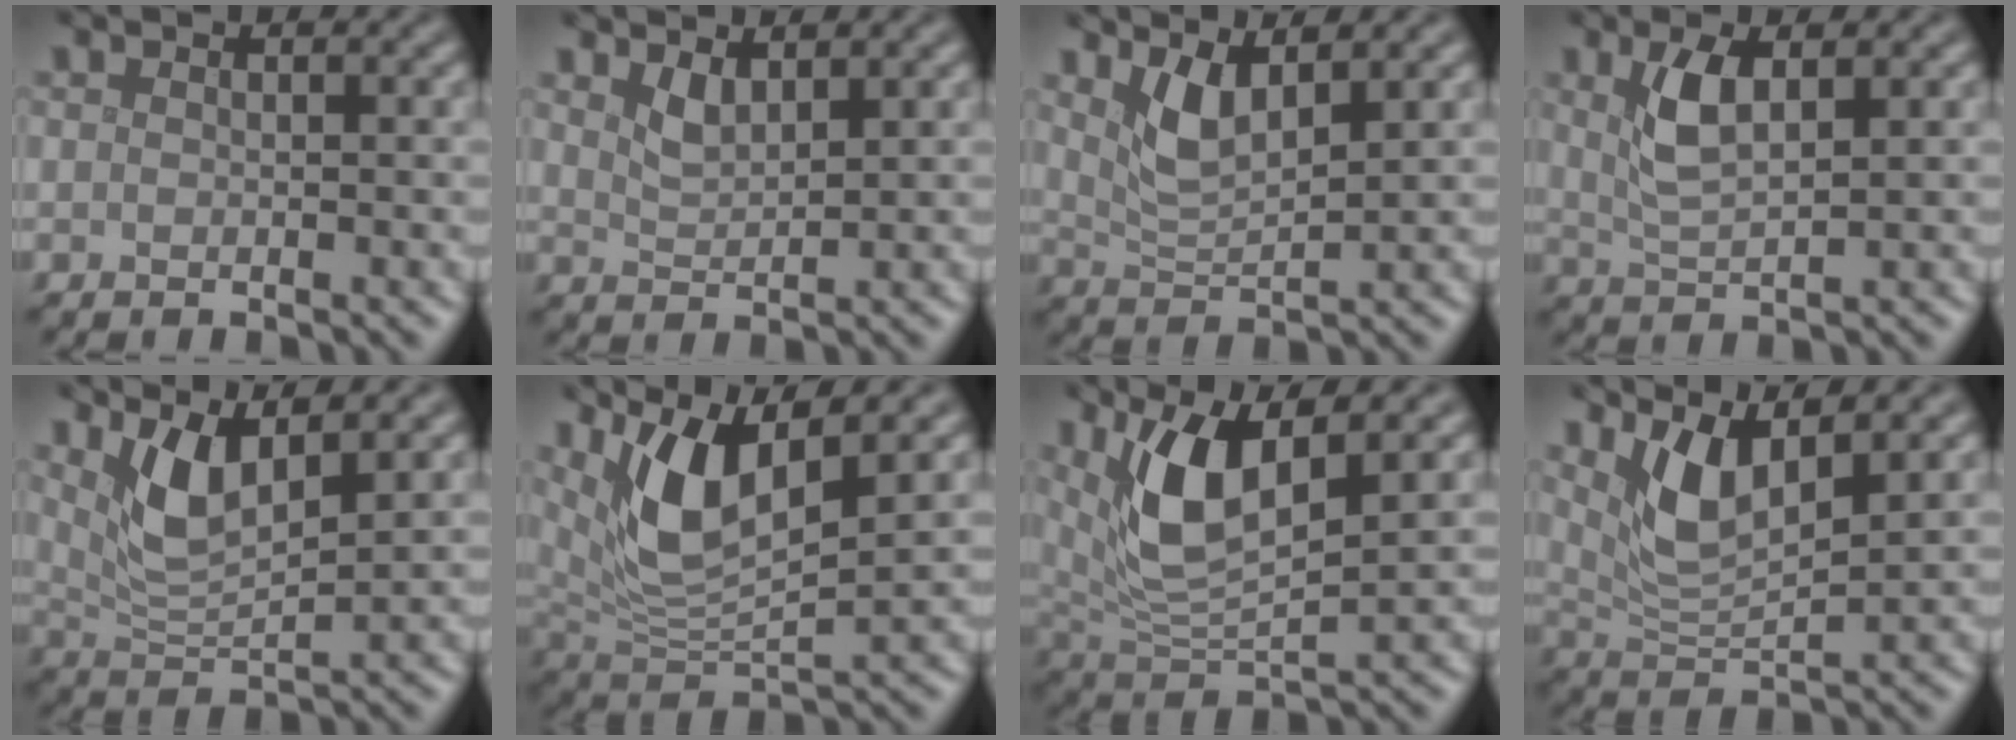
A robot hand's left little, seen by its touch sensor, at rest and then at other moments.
{"total": 1.8, "force": [1.4, 0.5, 1.1], "torque": [-0.025, -0.006, 0.031]}
{"total": 3.2, "force": [2.0, 0.8, 2.4], "torque": [-0.053, -0.011, 0.046]}
{"total": 3.5, "force": [1.4, 1.2, 3.0], "torque": [-0.065, -0.001, 0.030]}
{"total": 4.1, "force": [2.2, 1.2, 3.3], "torque": [-0.075, -0.010, 0.049]}
{"total": 6.7, "force": [3.3, 2.1, 5.4], "torque": [-0.112, -0.010, 0.065]}
{"total": 6.5, "force": [2.6, 2.3, 5.5], "torque": [-0.120, -0.008, 0.053]}
{"total": 4.5, "force": [2.5, 1.3, 3.5], "torque": [-0.077, -0.009, 0.054]}